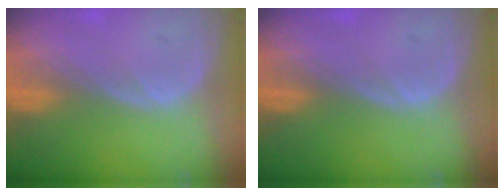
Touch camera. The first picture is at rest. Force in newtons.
{"total": 0.0}